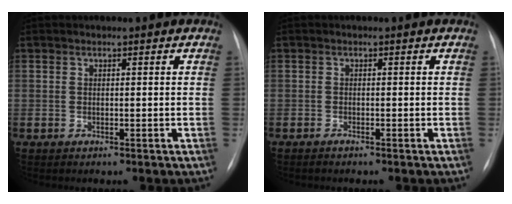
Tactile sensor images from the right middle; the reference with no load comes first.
{"total": 0.6, "force": [-0.5, -0.1, 0.3], "torque": [-0.011, -0.002, -0.010]}